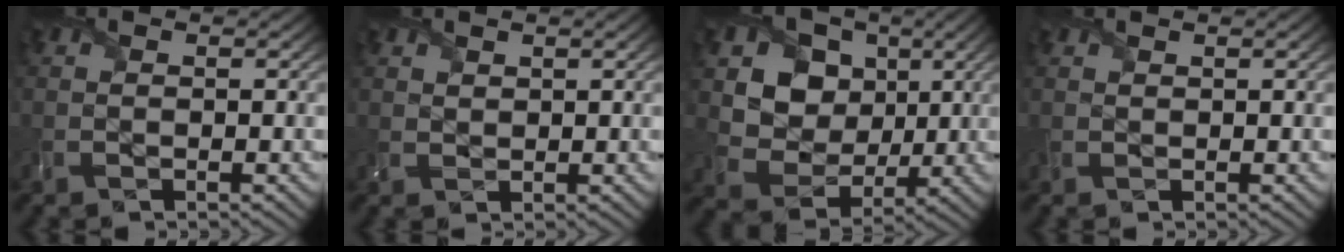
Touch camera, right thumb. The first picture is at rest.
{"total": 1.4, "force": [1.1, 0.7, 0.4], "torque": [-0.015, -0.001, 0.027]}
{"total": 10.2, "force": [3.2, 8.6, 4.5], "torque": [-0.124, -0.007, 0.077]}
{"total": 1.3, "force": [1.1, 0.5, 0.7], "torque": [-0.024, 0.006, 0.027]}